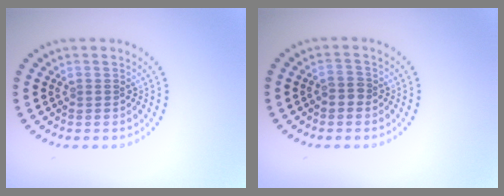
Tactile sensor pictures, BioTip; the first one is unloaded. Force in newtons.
{"total": 1.5, "press": 1.4, "slide": 0.6}